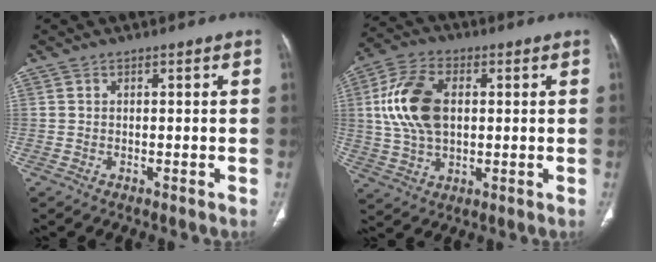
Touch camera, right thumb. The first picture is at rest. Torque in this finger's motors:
{"motor_torque": [0.89, 0.93, 0.85, 0.19, 0.17]}